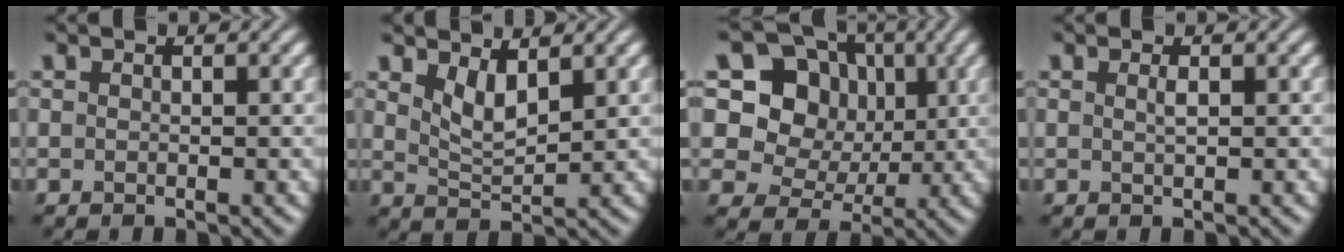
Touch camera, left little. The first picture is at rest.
{"total": 2.7, "force": [1.6, 0.9, 1.9], "torque": [-0.043, -0.012, 0.036]}
{"total": 10.6, "force": [3.1, 9.1, 4.5], "torque": [-0.098, 0.023, 0.050]}
{"total": 0.8, "force": [0.2, 0.2, 0.8], "torque": [-0.013, 0.004, 0.003]}